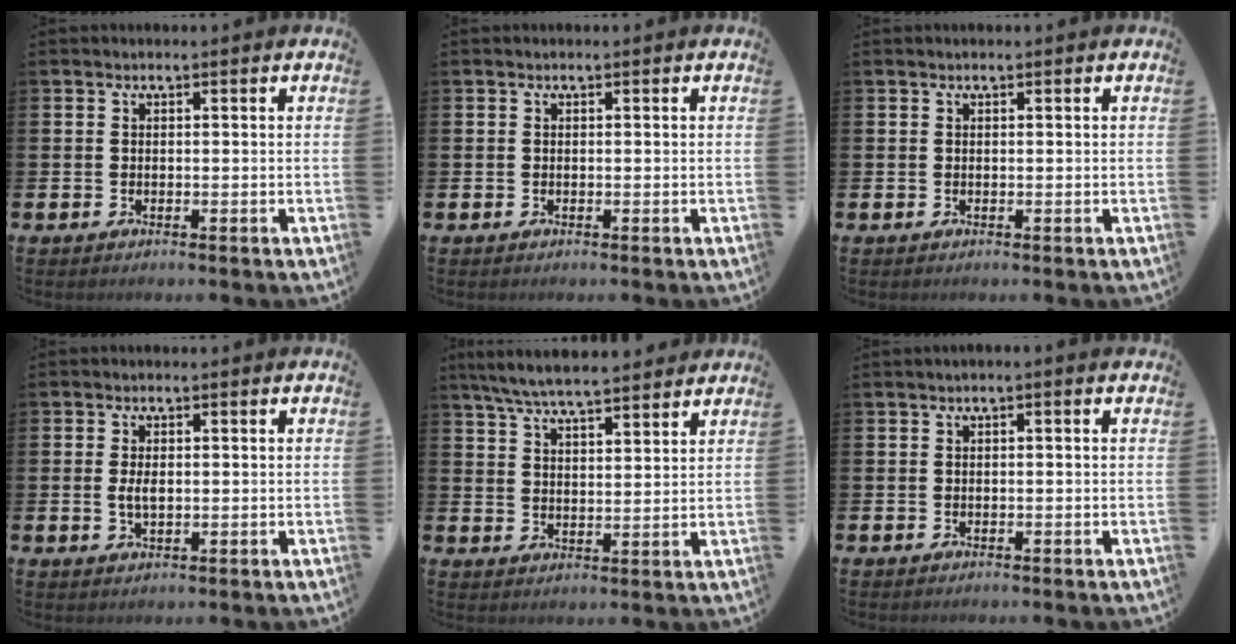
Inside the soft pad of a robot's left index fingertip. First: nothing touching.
{"total": 0.0}
{"total": 0.0}
{"total": 2.3, "force": [0.0, 1.1, 2.0], "torque": [-0.026, -0.001, -0.004]}
{"total": 6.7, "force": [6.4, 0.7, 2.0], "torque": [-0.056, -0.026, 0.115]}
{"total": 0.6, "force": [-0.2, 0.1, 0.6], "torque": [-0.015, 0.002, -0.003]}